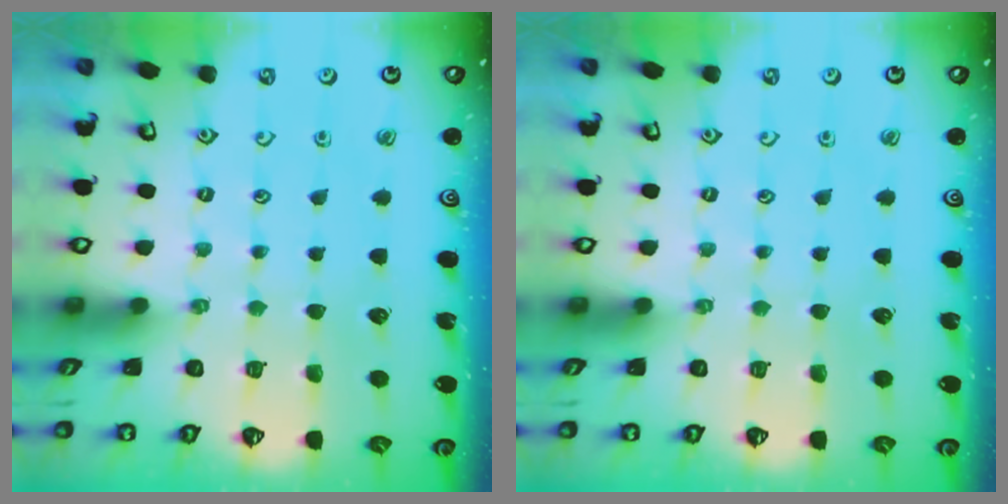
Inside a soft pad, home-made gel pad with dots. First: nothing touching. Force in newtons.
{"total": 0.0}